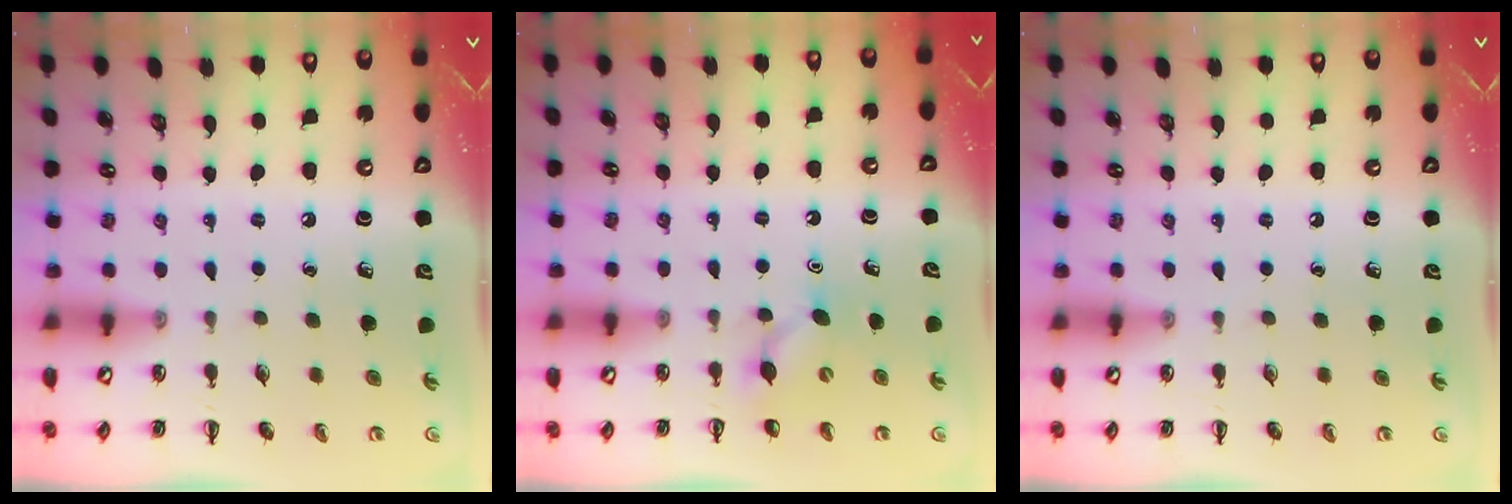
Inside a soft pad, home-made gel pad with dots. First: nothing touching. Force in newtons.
{"total": 5.1, "press": 5.0, "slide": 1.3}
{"total": 0.0}